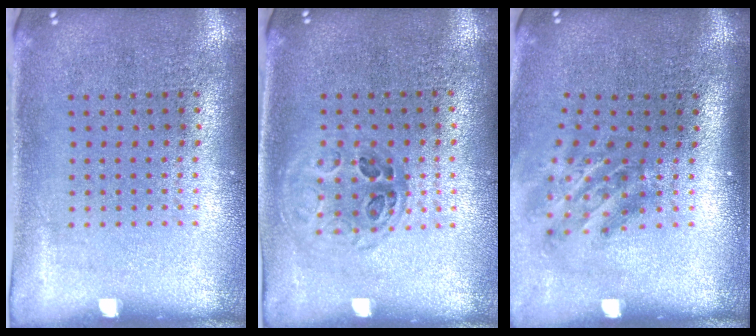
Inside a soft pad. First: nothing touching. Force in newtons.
{"total": 1.0, "press": 1.0, "slide": 0.2}
{"total": 1.9, "press": 1.2, "slide": 1.5}